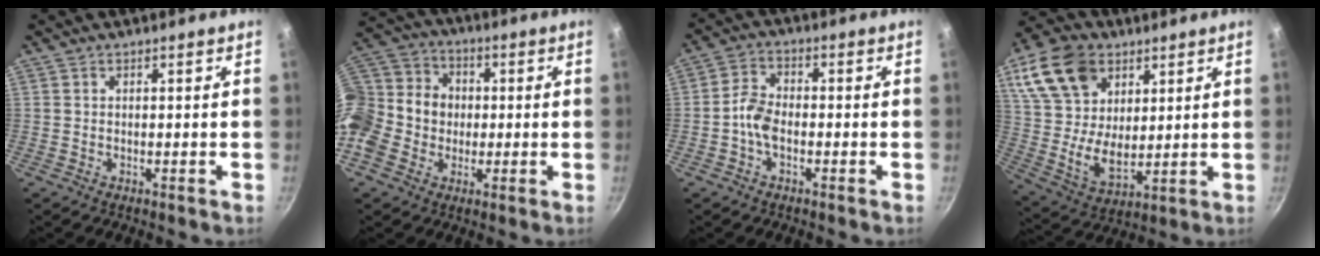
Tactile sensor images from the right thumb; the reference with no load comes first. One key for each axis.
{"total": 16.7, "fx": -1.9, "fy": 14.3, "fz": 8.4, "tx": -0.154, "ty": 0.043, "tz": -0.046}
{"total": 5.0, "fx": -1.7, "fy": 3.0, "fz": 3.6, "tx": -0.068, "ty": 0.026, "tz": -0.042}
{"total": 19.6, "fx": 8.9, "fy": 13.0, "fz": 11.6, "tx": -0.207, "ty": -0.022, "tz": 0.172}